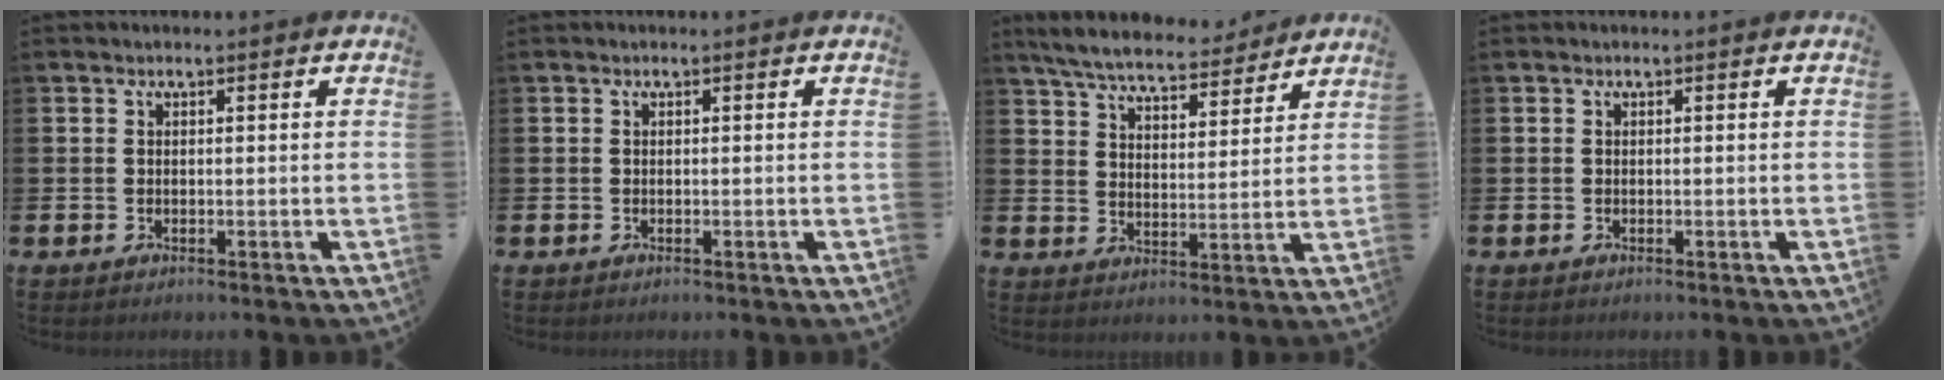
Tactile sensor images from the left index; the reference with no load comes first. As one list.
[{"total": 0.0}, {"total": 6.9, "force": [6.6, 1.1, 1.8], "torque": [-0.060, -0.037, 0.115]}, {"total": 0.0}]